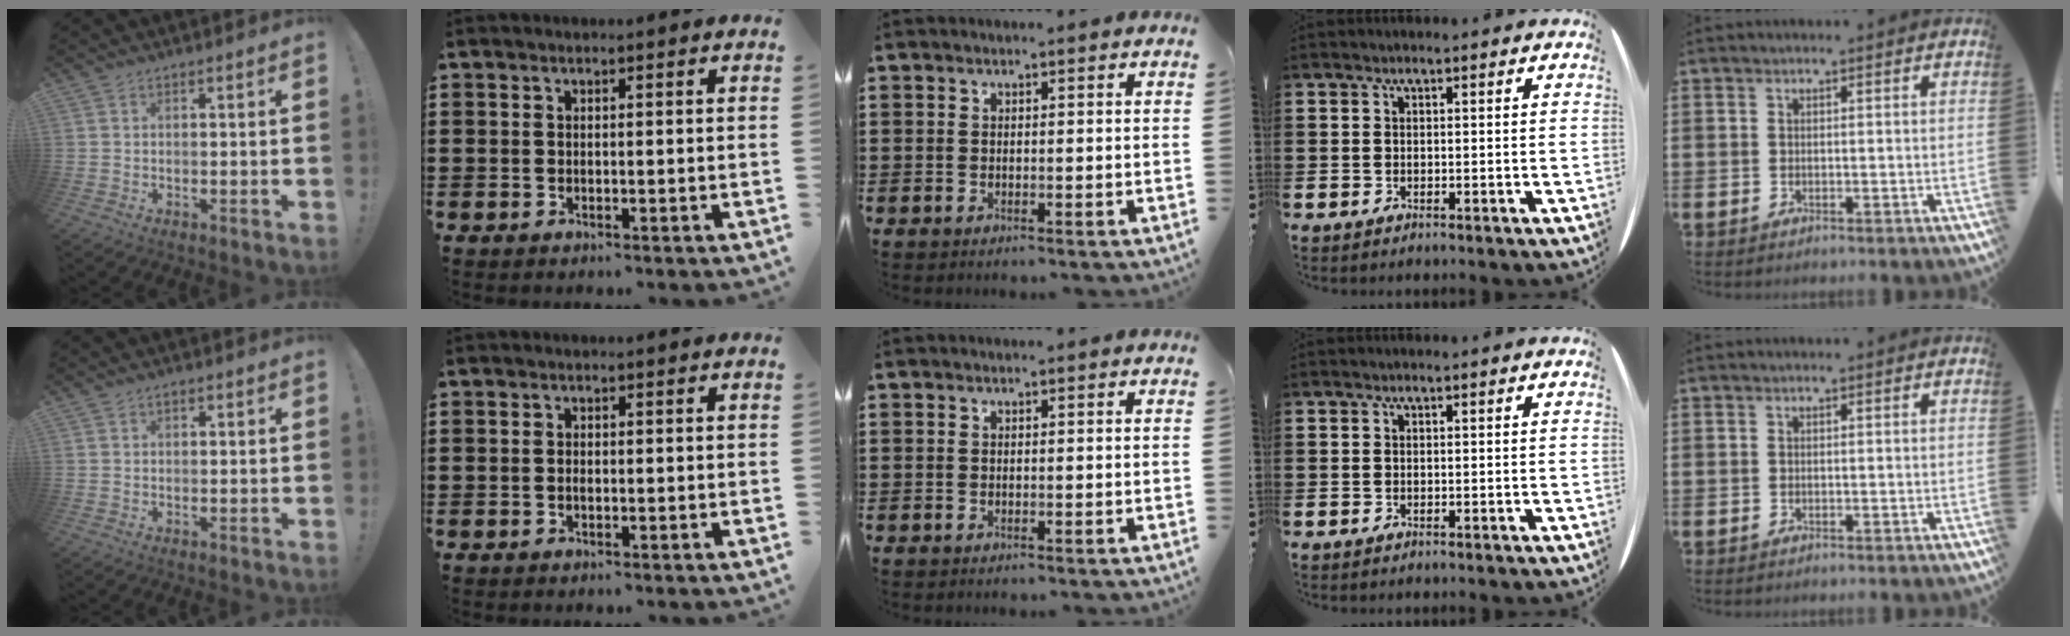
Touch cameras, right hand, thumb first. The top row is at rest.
{"thumb": {"total": 0.7, "force": [0.3, 0.5, 0.4], "torque": [-0.010, 0.003, 0.004]}, "index": {"total": 0.7, "force": [-0.2, 0.3, 0.6], "torque": [-0.013, -0.002, -0.004]}}